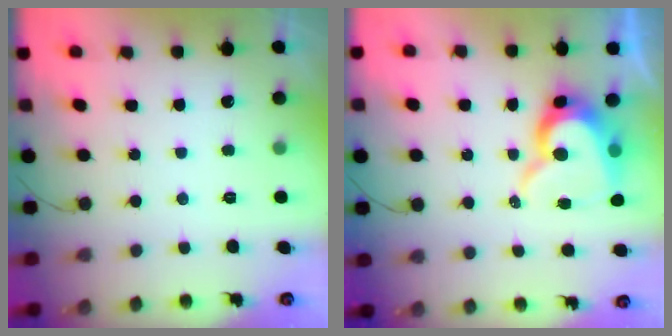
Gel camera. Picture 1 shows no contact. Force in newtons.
{"total": 12.7, "press": 12.7, "slide": 1.2}